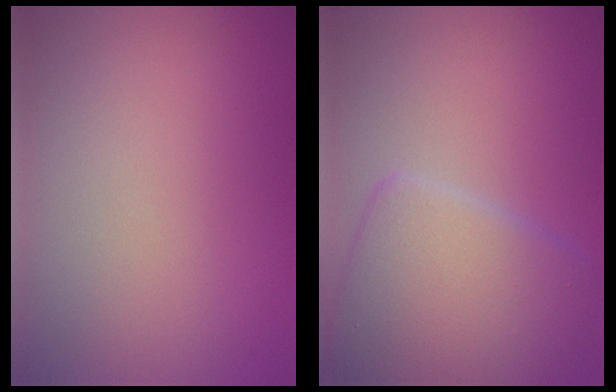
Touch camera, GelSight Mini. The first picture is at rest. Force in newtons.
{"total": 6.2, "press": 6.2, "slide": 0.2}